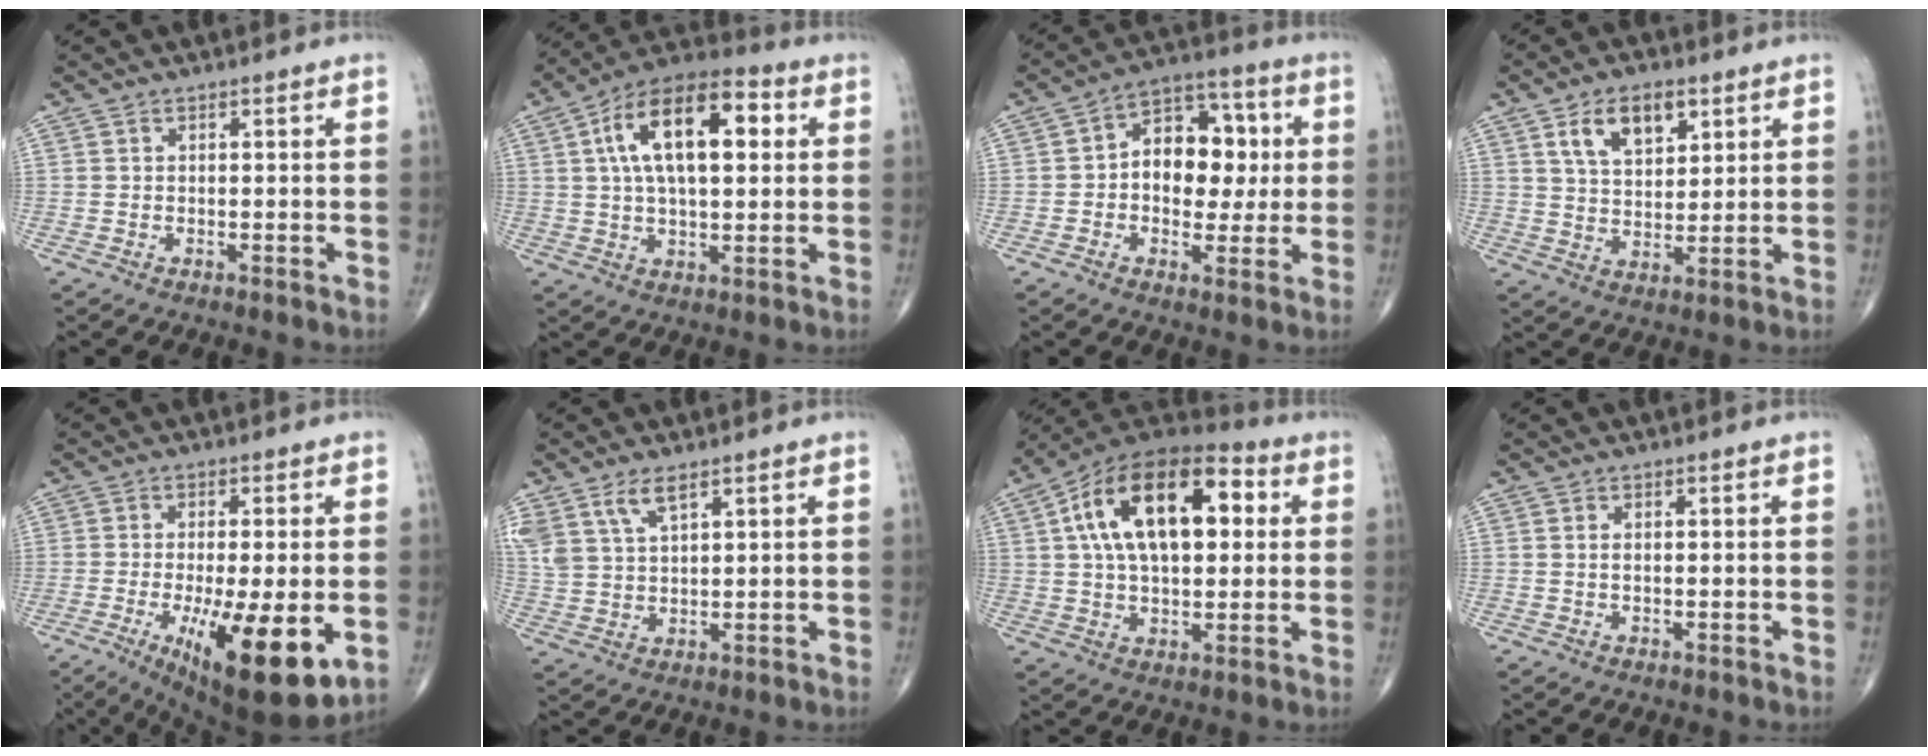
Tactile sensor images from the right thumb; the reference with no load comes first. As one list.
[{"total": 17.6, "force": [4.2, 8.5, 14.8], "torque": [-0.233, 0.021, 0.061]}, {"total": 13.1, "force": [0.8, 9.0, 9.4], "torque": [-0.089, 0.026, 0.006]}, {"total": 9.5, "force": [4.6, 5.3, 6.4], "torque": [-0.092, -0.018, 0.084]}, {"total": 16.8, "force": [-4.7, 4.7, 15.4], "torque": [-0.222, -0.025, -0.056]}, {"total": 7.6, "force": [4.7, 3.4, 4.9], "torque": [-0.103, -0.011, 0.103]}, {"total": 21.7, "force": [4.9, 11.5, 17.7], "torque": [-0.281, 0.023, 0.068]}, {"total": 0.7, "force": [0.1, 0.3, 0.6], "torque": [-0.015, 0.001, 0.003]}]